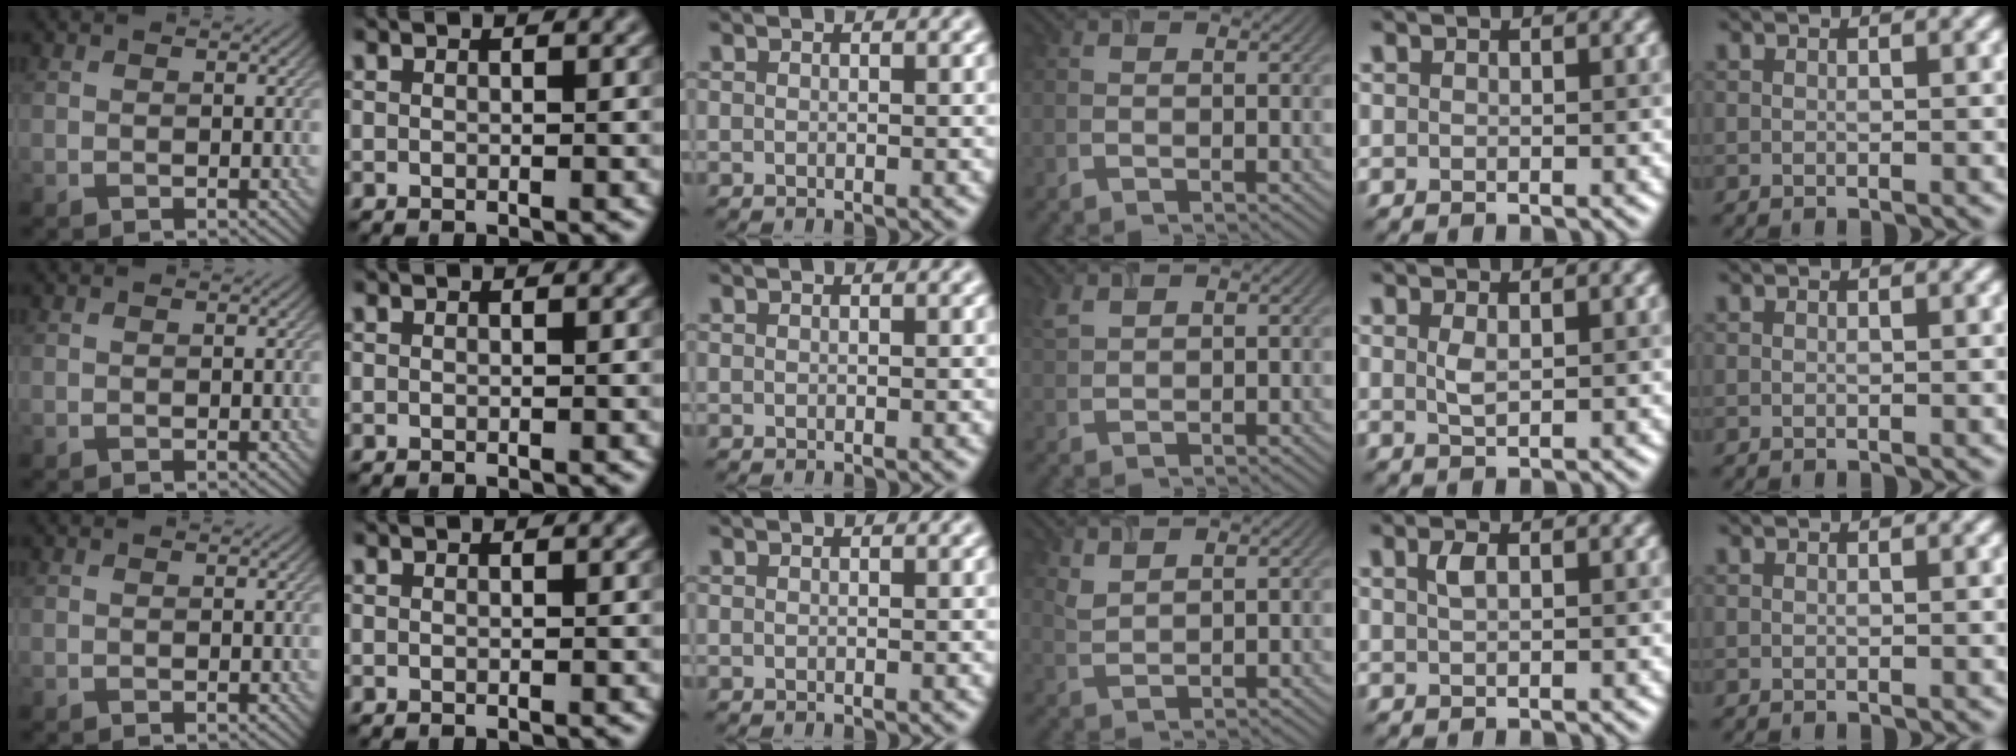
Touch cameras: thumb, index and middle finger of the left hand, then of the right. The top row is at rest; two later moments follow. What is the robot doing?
{"motion": "insert", "object": "airpods case & airpods"}